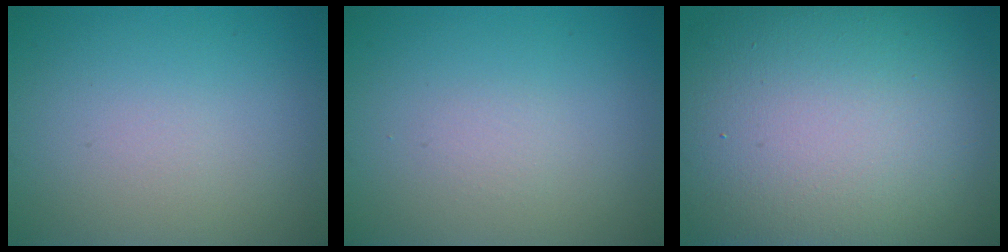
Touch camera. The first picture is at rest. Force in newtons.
{"total": 0.0}
{"total": 18.3, "press": 18.3, "slide": 1.0}